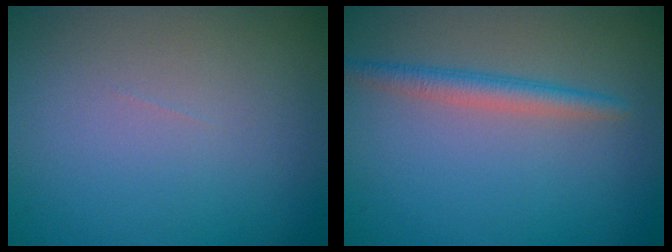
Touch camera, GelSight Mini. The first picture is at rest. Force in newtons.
{"total": 2.3, "press": 2.3, "slide": 0.1}